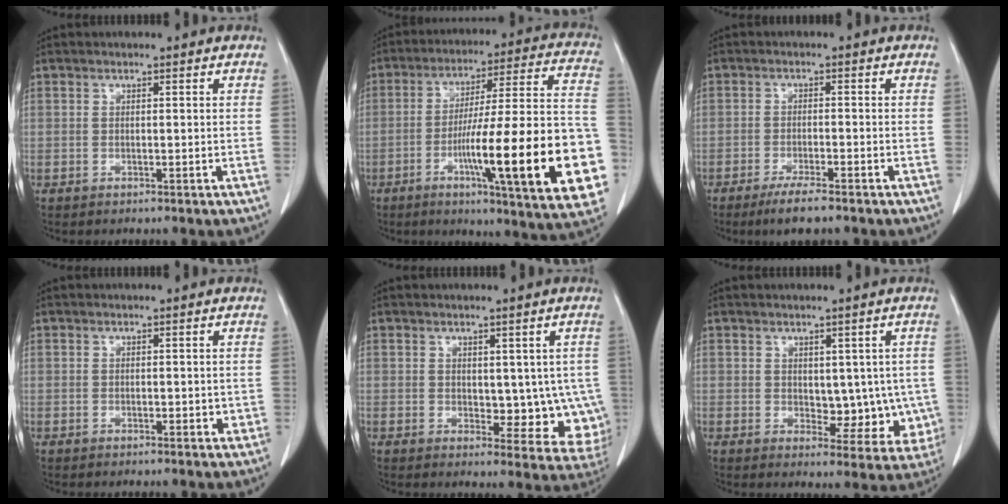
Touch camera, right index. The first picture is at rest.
{"total": 26.9, "force": [-7.7, 2.3, 25.6], "torque": [-0.300, 0.000, -0.112]}
{"total": 5.2, "force": [-3.8, 0.5, 3.5], "torque": [-0.059, -0.010, -0.059]}
{"total": 1.6, "force": [0.0, 1.0, 1.3], "torque": [-0.011, -0.001, 0.003]}
{"total": 9.0, "force": [0.2, 4.9, 7.5], "torque": [-0.064, -0.004, 0.014]}
{"total": 7.6, "force": [0.0, 4.5, 6.1], "torque": [-0.049, 0.001, 0.013]}